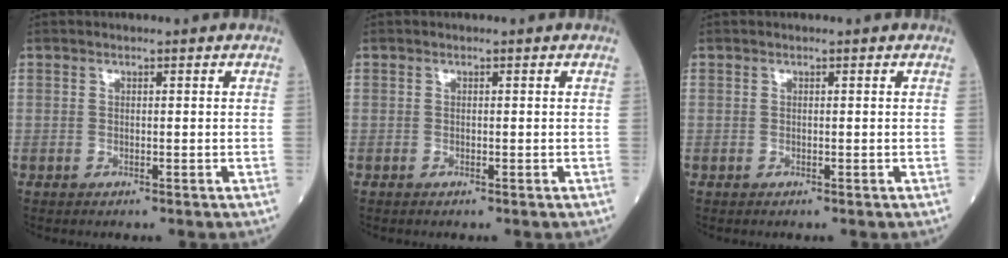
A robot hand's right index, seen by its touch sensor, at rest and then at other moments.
{"total": 0.0}
{"total": 0.0}